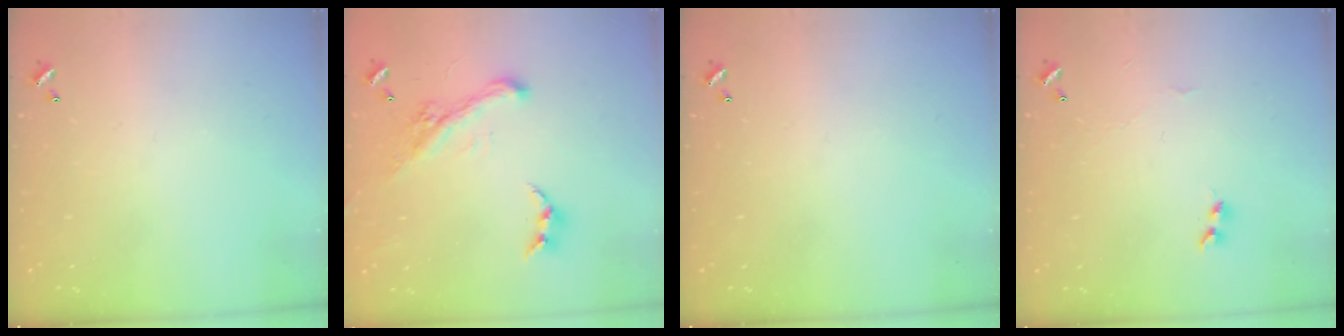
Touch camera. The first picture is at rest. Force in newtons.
{"total": 3.4, "press": 3.1, "slide": 1.4}
{"total": 0.0}
{"total": 2.0, "press": 1.9, "slide": 0.6}